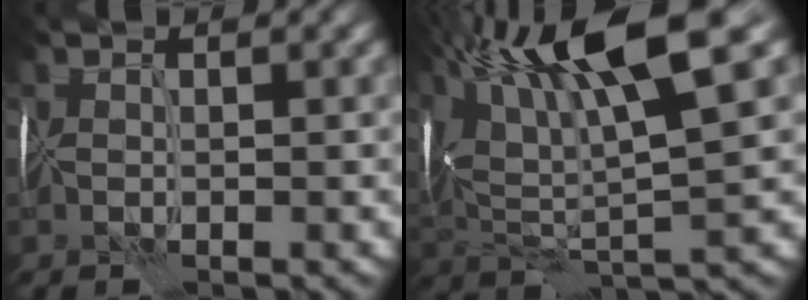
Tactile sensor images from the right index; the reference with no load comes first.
{"total": 12.6, "force": [6.9, 3.0, 10.1], "torque": [-0.205, 0.022, 0.121]}